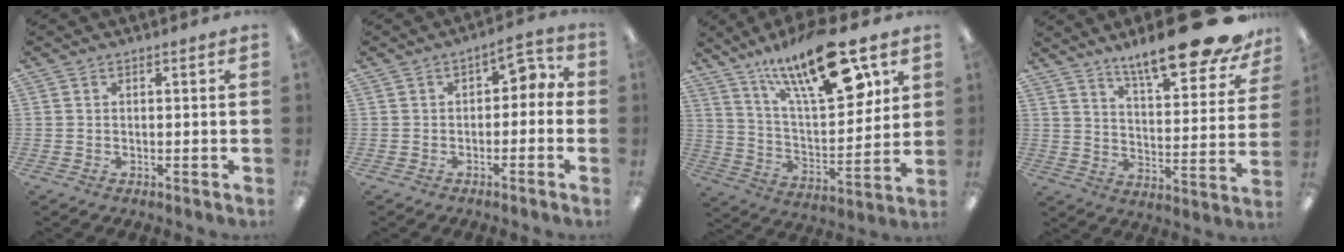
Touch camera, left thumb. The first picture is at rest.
{"total": 4.2, "force": [0.1, 2.8, 3.1], "torque": [-0.039, 0.001, -0.008]}
{"total": 24.1, "force": [15.0, 8.3, 16.8], "torque": [-0.277, -0.070, 0.248]}
{"total": 18.9, "force": [15.4, 3.9, 10.2], "torque": [-0.151, -0.113, 0.254]}